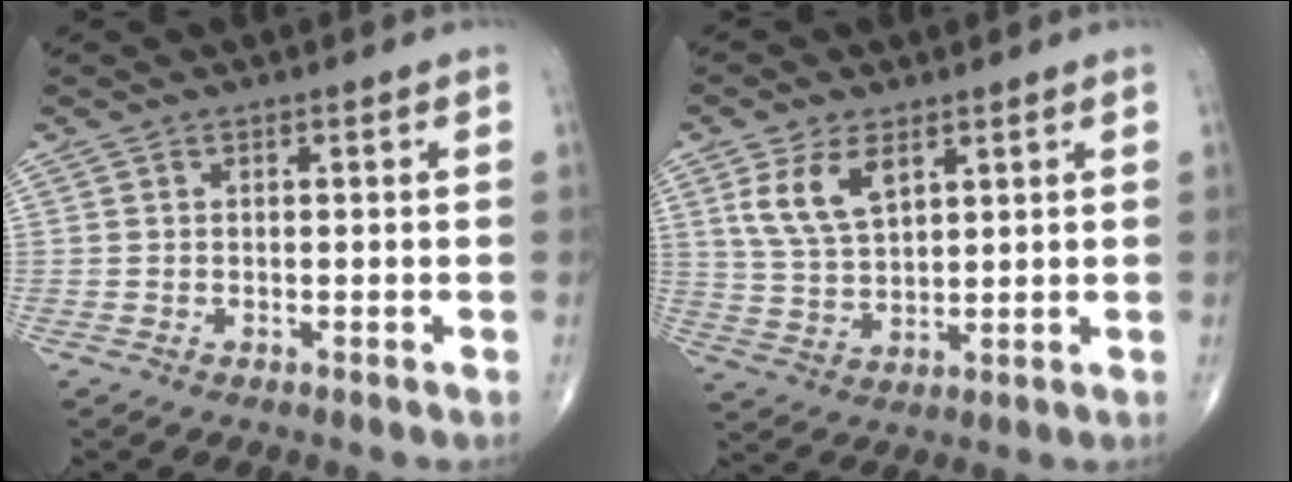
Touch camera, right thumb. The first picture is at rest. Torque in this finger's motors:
{"motor_torque": [0.05, 0.05, 0.07, -0.06, 0.16]}